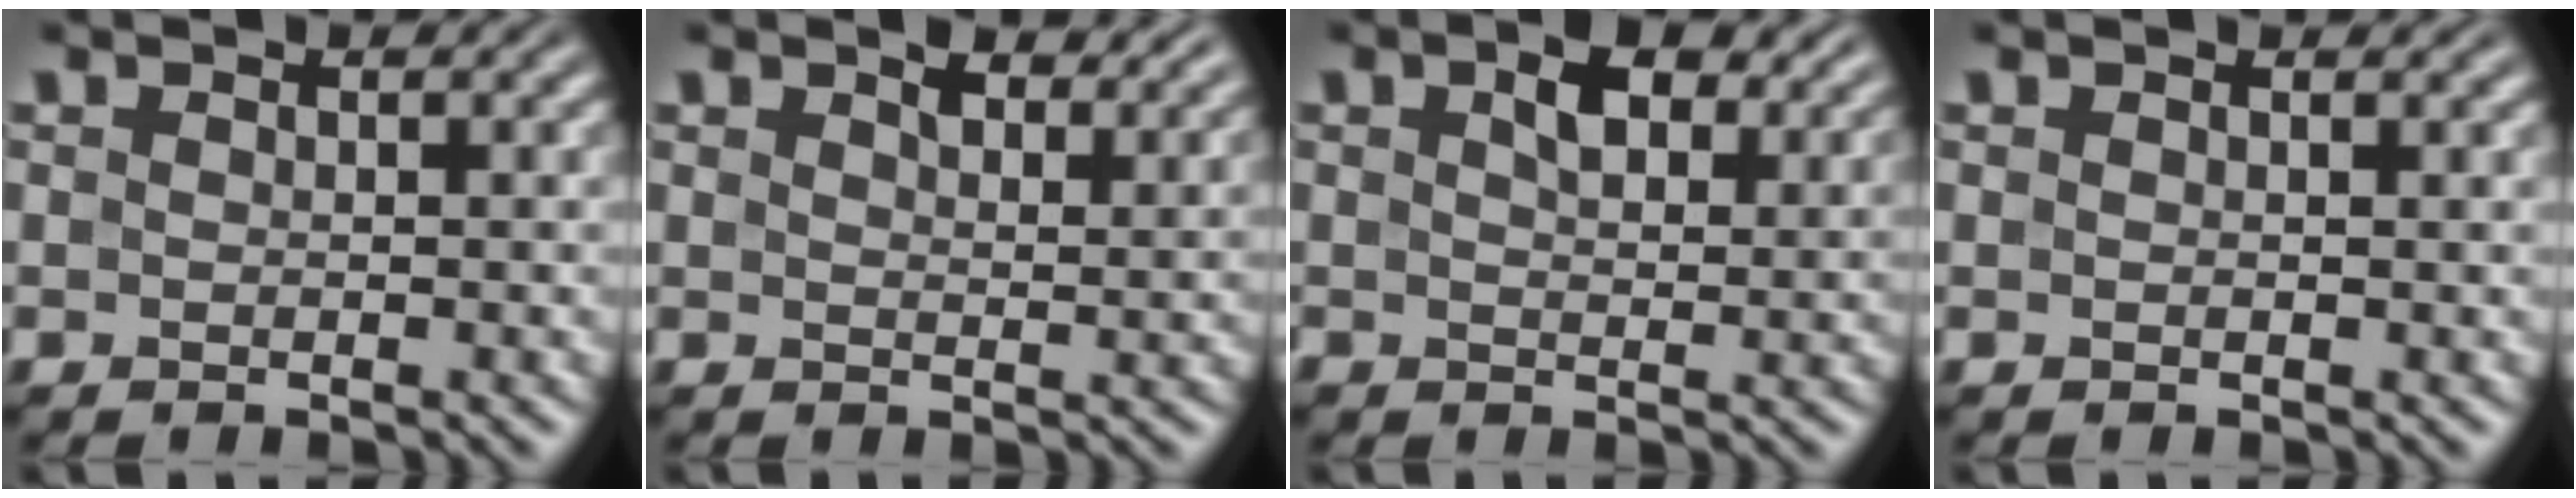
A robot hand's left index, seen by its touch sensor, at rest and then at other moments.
{"total": 3.7, "force": [2.9, 1.4, 2.0], "torque": [-0.035, -0.001, 0.041]}
{"total": 4.4, "force": [2.2, 2.3, 3.0], "torque": [-0.053, 0.000, 0.032]}
{"total": 0.7, "force": [0.6, 0.2, 0.1], "torque": [-0.002, -0.002, 0.007]}